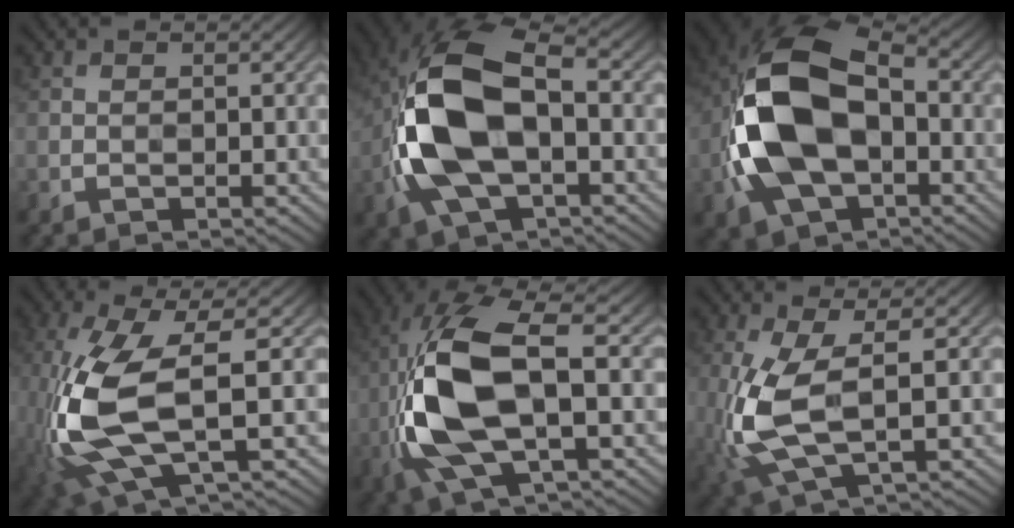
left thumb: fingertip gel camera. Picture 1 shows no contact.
{"total": 15.1, "force": [-2.1, 8.3, 12.5], "torque": [-0.283, 0.003, -0.048]}
{"total": 16.1, "force": [-2.4, 10.2, 12.2], "torque": [-0.267, -0.007, -0.053]}
{"total": 12.6, "force": [-2.0, 4.3, 11.6], "torque": [-0.286, -0.020, -0.038]}
{"total": 13.9, "force": [-1.6, 5.6, 12.7], "torque": [-0.294, 0.002, -0.034]}
{"total": 9.0, "force": [-0.7, 3.3, 8.3], "torque": [-0.204, -0.006, -0.013]}